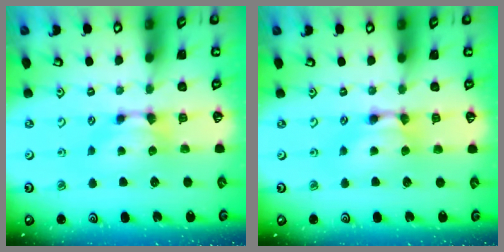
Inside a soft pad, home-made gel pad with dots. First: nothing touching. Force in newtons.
{"total": 1.9, "press": 1.9, "slide": 0.2}